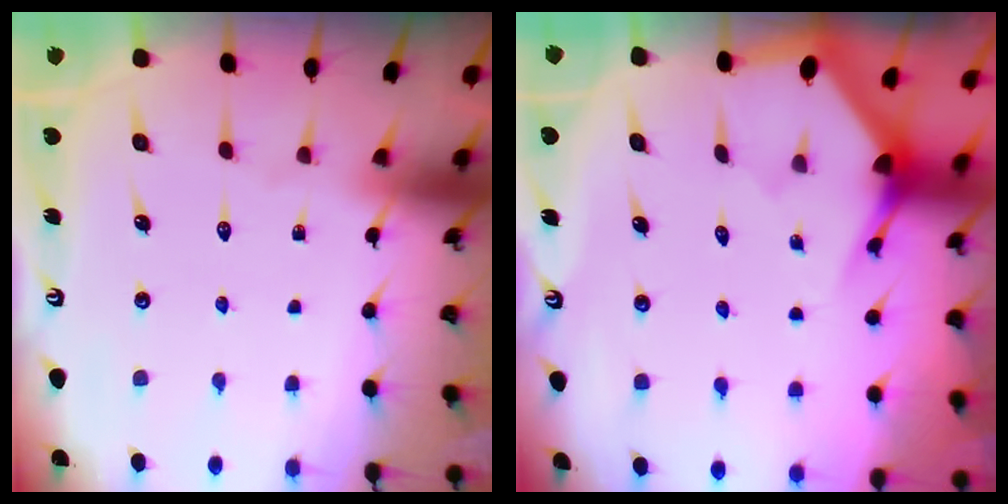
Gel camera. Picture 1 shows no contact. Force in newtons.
{"total": 3.1, "press": 3.1, "slide": 0.2}